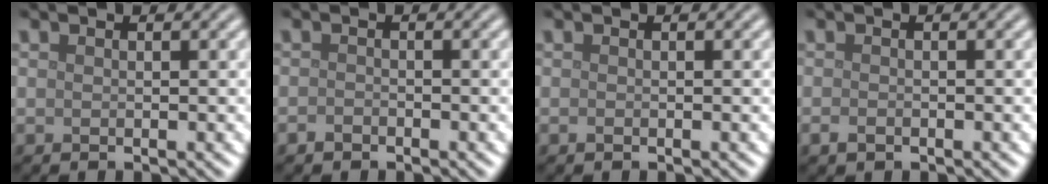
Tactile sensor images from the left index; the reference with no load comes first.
{"total": 0.8, "force": [-0.6, 0.4, 0.2], "torque": [-0.003, -0.002, -0.013]}
{"total": 0.0}
{"total": 0.8, "force": [-0.5, 0.5, 0.4], "torque": [-0.009, -0.003, -0.010]}